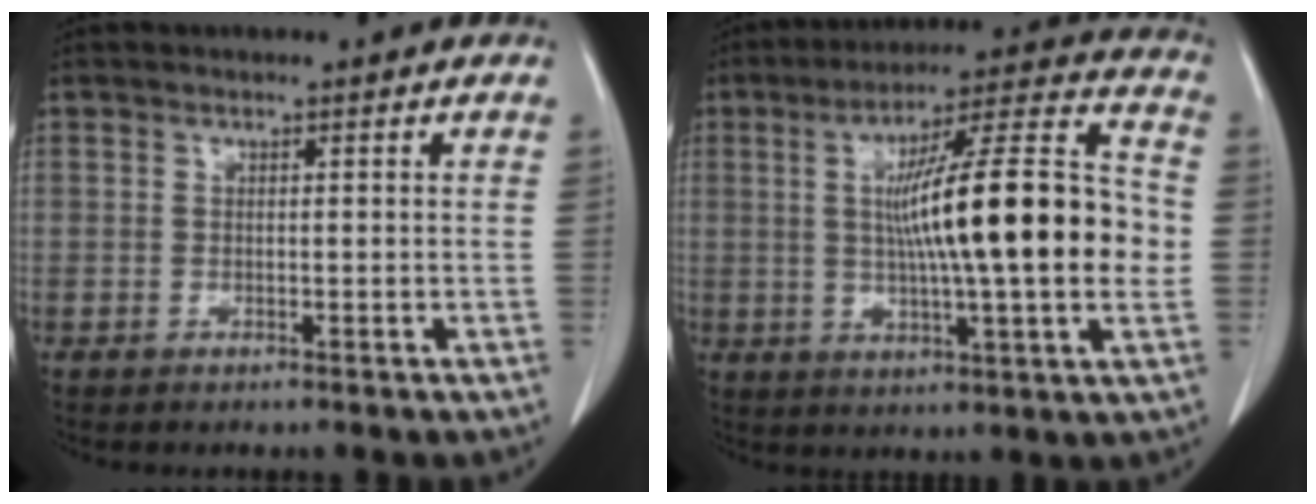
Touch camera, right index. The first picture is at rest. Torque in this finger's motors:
{"motor_torque": [2.14, 0.00, 1.05, 0.21]}